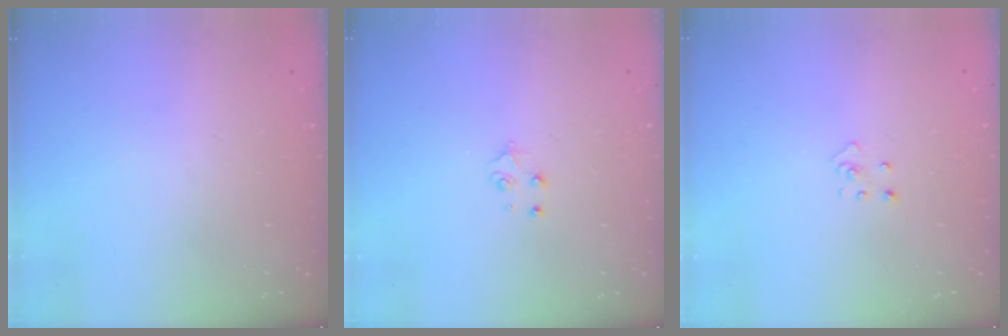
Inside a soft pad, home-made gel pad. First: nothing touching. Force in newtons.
{"total": 4.5, "press": 4.5, "slide": 0.6}
{"total": 2.9, "press": 2.9, "slide": 0.2}